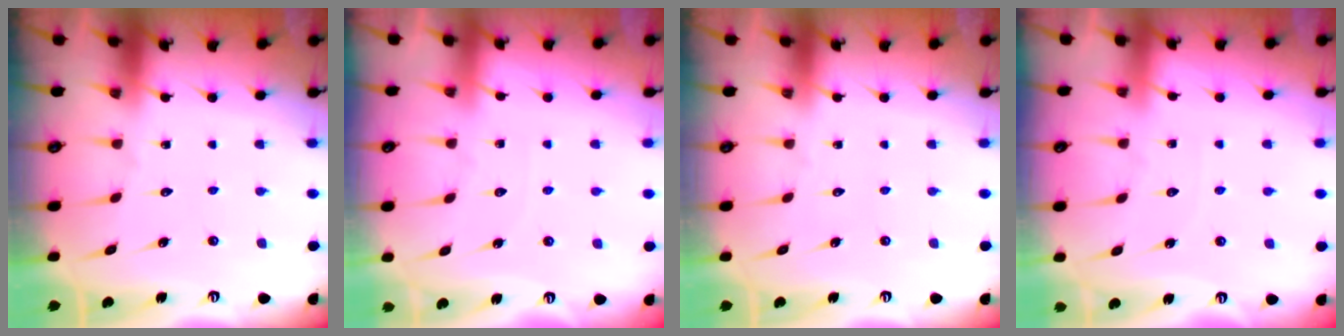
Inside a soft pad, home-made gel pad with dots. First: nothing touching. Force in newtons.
{"total": 2.1, "press": 2.1, "slide": 0.3}
{"total": 0.0}
{"total": 2.1, "press": 2.1, "slide": 0.3}